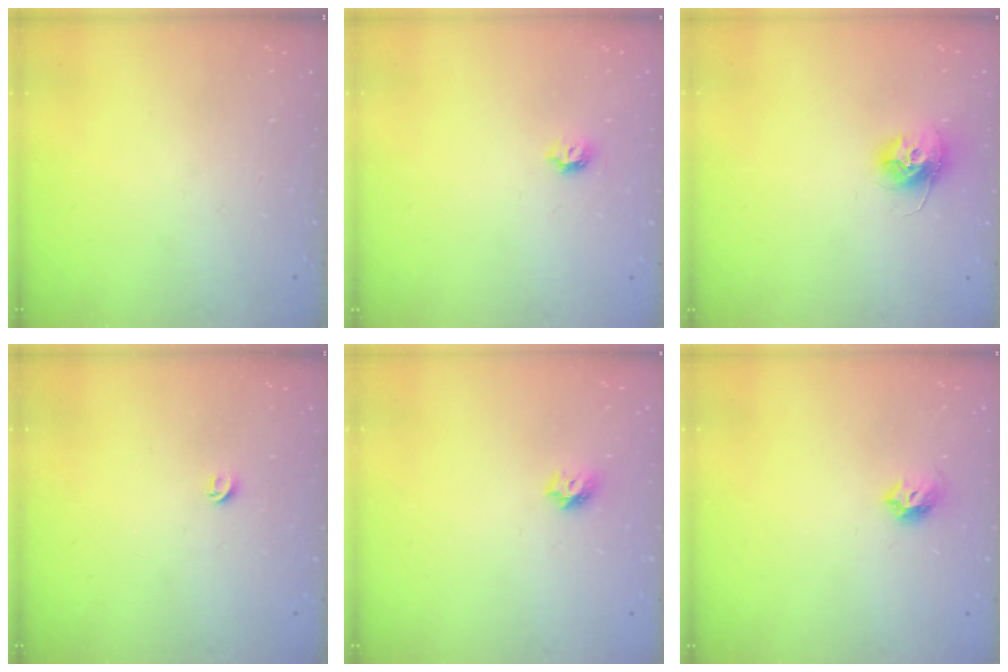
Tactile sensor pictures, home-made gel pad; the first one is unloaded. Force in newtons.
{"total": 4.7, "press": 4.7, "slide": 0.8}
{"total": 10.6, "press": 10.5, "slide": 0.7}
{"total": 3.7, "press": 3.7, "slide": 0.5}
{"total": 6.2, "press": 6.2, "slide": 0.6}
{"total": 6.1, "press": 6.0, "slide": 1.2}